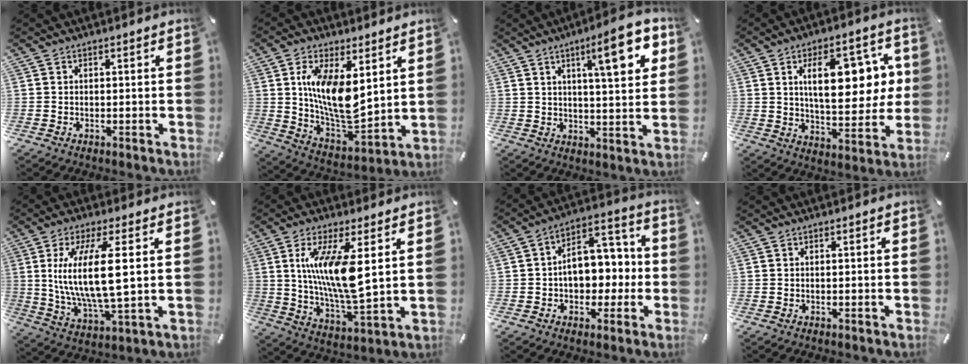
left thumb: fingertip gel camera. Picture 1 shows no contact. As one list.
[{"total": 13.3, "force": [4.7, 6.6, 10.6], "torque": [-0.206, -0.032, 0.081]}, {"total": 13.0, "force": [6.3, 3.5, 10.8], "torque": [-0.150, -0.023, 0.095]}, {"total": 16.3, "force": [4.6, 8.4, 13.3], "torque": [-0.186, 0.003, 0.072]}, {"total": 15.3, "force": [2.8, 4.3, 14.4], "torque": [-0.314, -0.014, 0.040]}, {"total": 14.0, "force": [3.7, 3.7, 13.0], "torque": [-0.263, -0.019, 0.057]}, {"total": 11.4, "force": [-0.6, 8.9, 7.2], "torque": [-0.086, 0.002, -0.008]}, {"total": 0.0}]